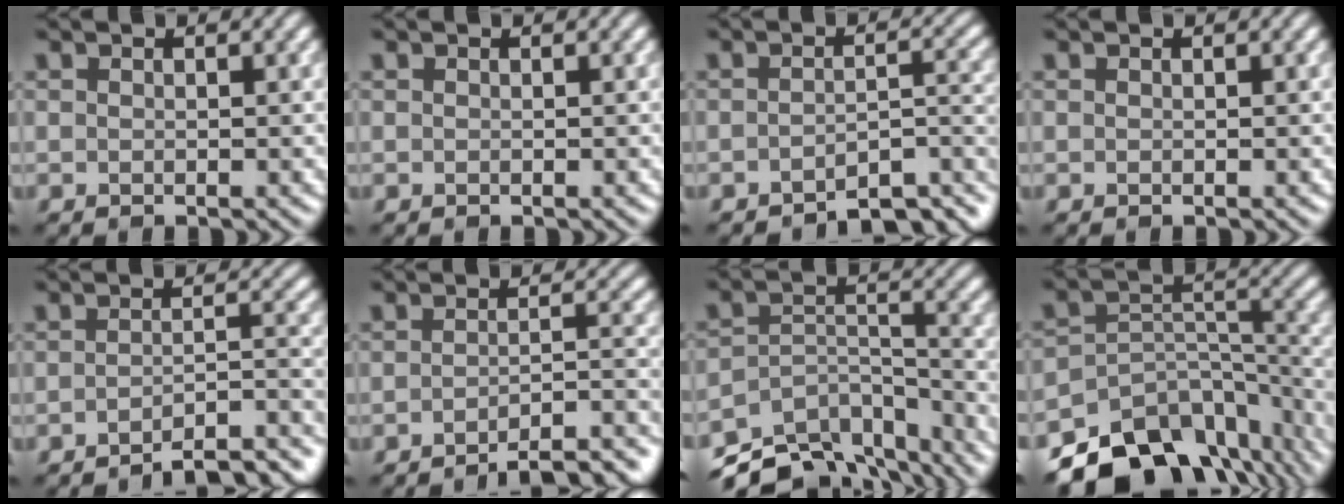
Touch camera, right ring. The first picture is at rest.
{"total": 0.0}
{"total": 5.3, "force": [-4.6, 1.2, 2.4], "torque": [-0.024, 0.001, -0.062]}
{"total": 0.0}
{"total": 8.2, "force": [-7.0, 1.9, 3.9], "torque": [-0.032, 0.012, -0.090]}
{"total": 9.1, "force": [-7.6, 2.2, 4.3], "torque": [-0.032, 0.014, -0.085]}
{"total": 11.7, "force": [-10.1, 4.6, 3.7], "torque": [-0.068, -0.003, -0.140]}
{"total": 13.9, "force": [-10.8, 7.2, 5.1], "torque": [-0.098, -0.012, -0.151]}